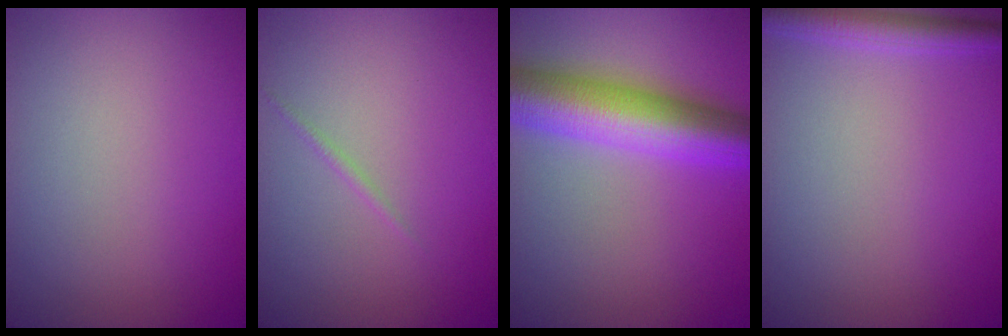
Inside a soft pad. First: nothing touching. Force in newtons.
{"total": 0.6, "press": 0.6, "slide": 0.0}
{"total": 8.7, "press": 8.7, "slide": 0.3}
{"total": 2.7, "press": 2.7, "slide": 0.1}